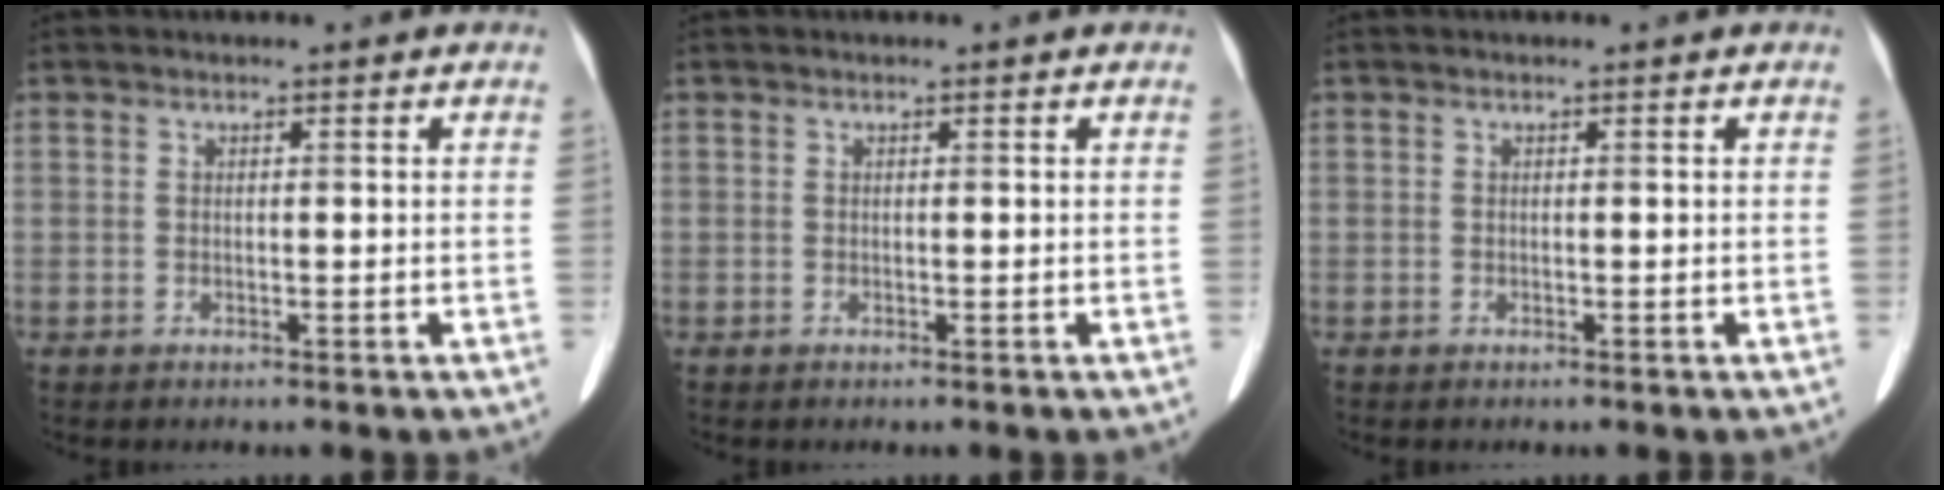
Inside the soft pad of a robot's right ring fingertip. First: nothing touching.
{"total": 0.0}
{"total": 0.0}